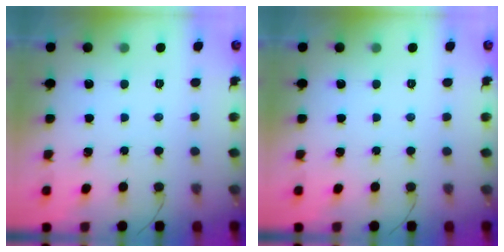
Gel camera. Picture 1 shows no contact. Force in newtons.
{"total": 0.0}